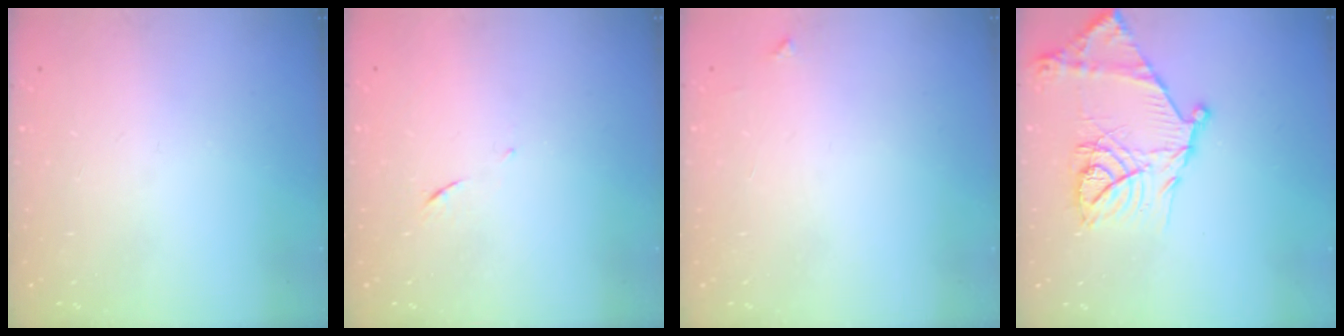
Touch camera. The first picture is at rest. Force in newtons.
{"total": 5.1, "press": 5.1, "slide": 0.4}
{"total": 3.3, "press": 3.3, "slide": 0.4}
{"total": 18.7, "press": 18.6, "slide": 1.4}